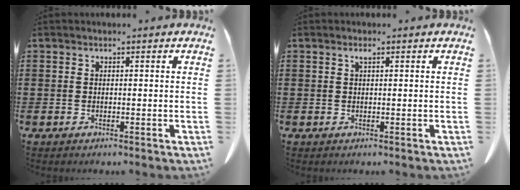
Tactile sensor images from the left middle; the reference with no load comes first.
{"total": 0.6, "force": [0.3, -0.1, 0.5], "torque": [-0.010, 0.000, 0.006]}